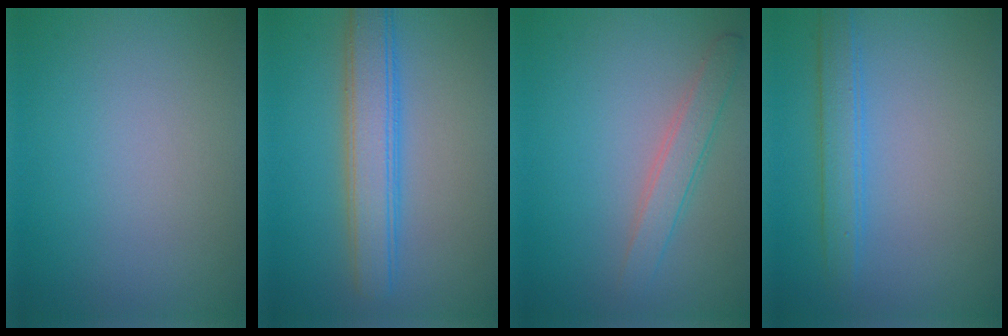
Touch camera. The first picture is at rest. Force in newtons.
{"total": 4.6, "press": 4.6, "slide": 0.1}
{"total": 2.3, "press": 2.3, "slide": 0.1}
{"total": 2.6, "press": 2.6, "slide": 0.0}